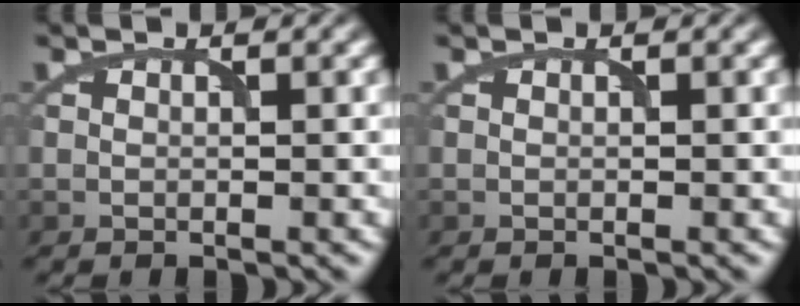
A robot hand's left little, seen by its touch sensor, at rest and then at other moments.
{"total": 0.0}